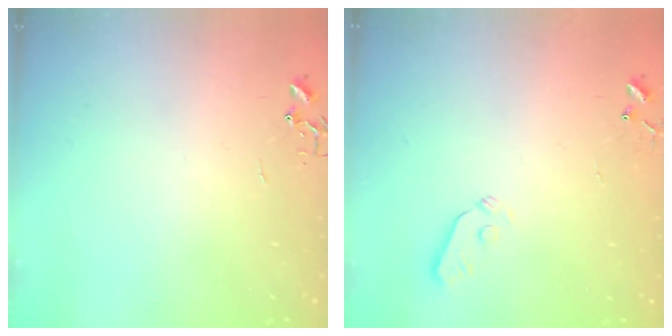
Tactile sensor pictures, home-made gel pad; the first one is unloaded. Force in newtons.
{"total": 3.3, "press": 3.2, "slide": 0.7}